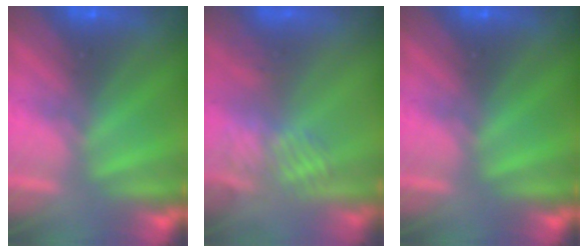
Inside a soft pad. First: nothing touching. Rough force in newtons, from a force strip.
{"total": 2.8}
{"total": 0.0}